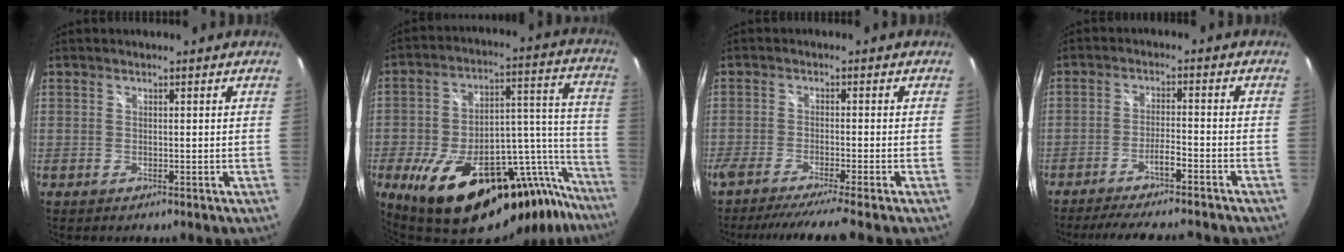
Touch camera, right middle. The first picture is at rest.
{"total": 29.7, "force": [-20.5, 11.2, 18.3], "torque": [-0.244, 0.031, -0.287]}
{"total": 8.3, "force": [-7.3, -1.6, 3.7], "torque": [-0.073, -0.028, -0.115]}
{"total": 11.6, "force": [-10.3, 0.4, 5.2], "torque": [-0.111, 0.000, -0.159]}